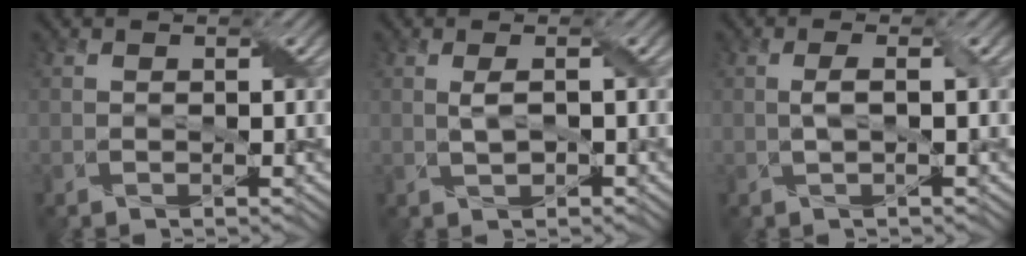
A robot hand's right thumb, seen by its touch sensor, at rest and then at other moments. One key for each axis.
{"total": 1.5, "fx": 0.1, "fy": 0.5, "fz": 1.4, "tx": -0.037, "ty": 0.004, "tz": 0.004}
{"total": 1.8, "fx": 0.1, "fy": 0.3, "fz": 1.8, "tx": -0.039, "ty": 0.007, "tz": 0.002}